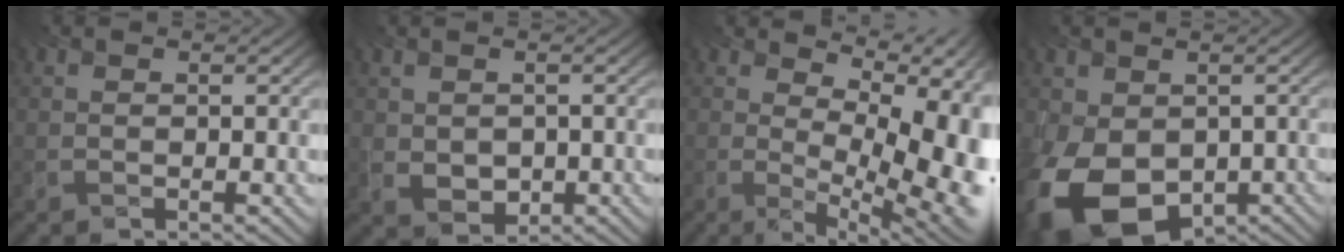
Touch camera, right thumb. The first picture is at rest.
{"total": 3.2, "force": [-0.6, 2.5, 1.9], "torque": [-0.058, -0.013, 0.000]}
{"total": 13.7, "force": [1.2, 6.4, 12.1], "torque": [-0.143, 0.029, 0.044]}
{"total": 13.3, "force": [-4.3, 9.3, 8.4], "torque": [-0.219, -0.052, -0.057]}